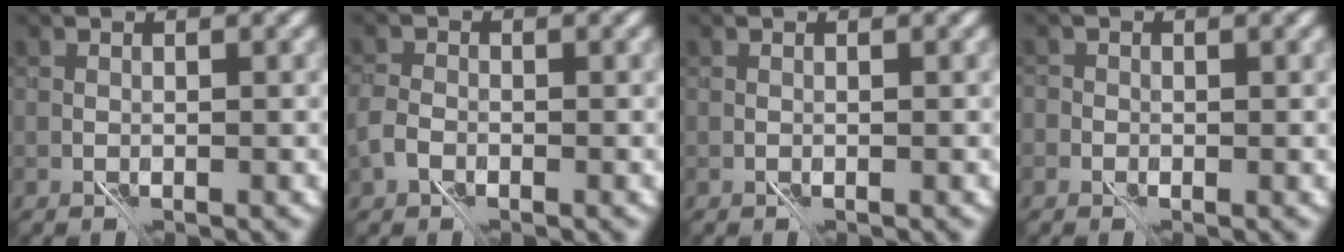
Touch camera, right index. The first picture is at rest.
{"total": 2.6, "force": [-1.6, 1.6, 1.3], "torque": [-0.030, -0.002, -0.039]}
{"total": 0.0}
{"total": 1.4, "force": [-0.5, 1.3, 0.4], "torque": [0.009, -0.001, -0.011]}